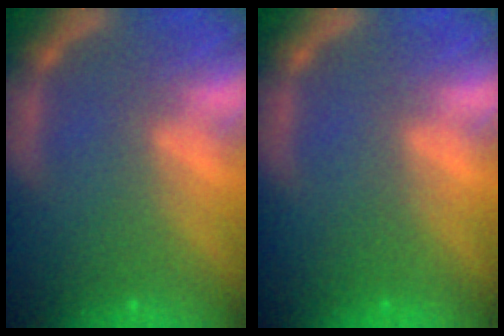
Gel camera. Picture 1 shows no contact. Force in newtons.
{"total": 1.0}